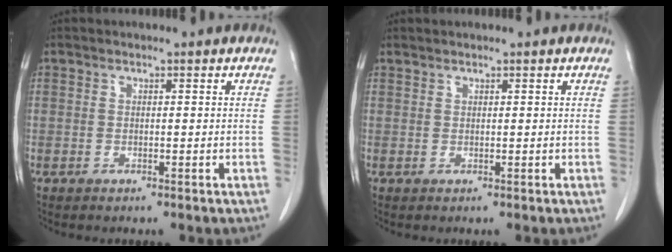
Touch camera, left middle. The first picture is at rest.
{"total": 0.5, "force": [0.5, 0.0, 0.0], "torque": [-0.003, -0.001, 0.013]}